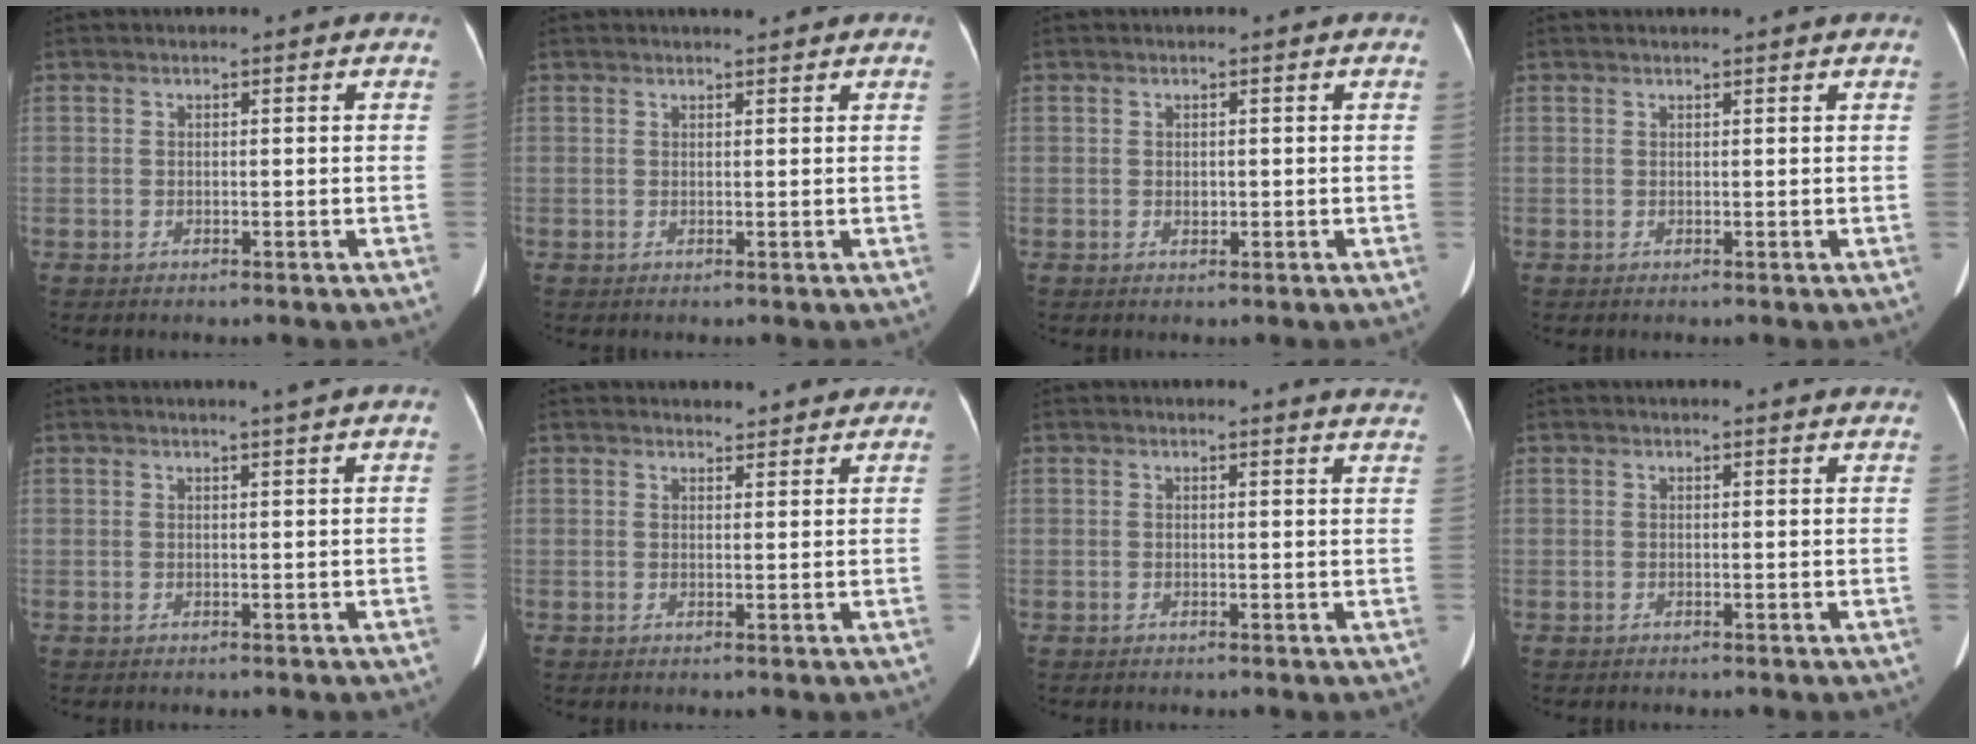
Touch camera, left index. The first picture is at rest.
{"total": 2.2, "force": [2.0, 0.3, 1.0], "torque": [-0.014, 0.012, 0.030]}
{"total": 0.6, "force": [0.1, 0.5, 0.4], "torque": [-0.008, 0.001, 0.003]}
{"total": 1.4, "force": [1.3, -0.3, 0.5], "torque": [-0.016, 0.008, 0.027]}
{"total": 1.8, "force": [1.4, -0.7, 0.9], "torque": [-0.018, -0.005, 0.026]}
{"total": 3.6, "force": [3.5, 0.9, 0.3], "torque": [-0.006, 0.009, 0.039]}
{"total": 5.4, "force": [5.3, 0.0, 1.2], "torque": [-0.009, -0.018, 0.029]}
{"total": 2.9, "force": [2.9, -0.1, 0.7], "torque": [-0.012, 0.000, 0.022]}